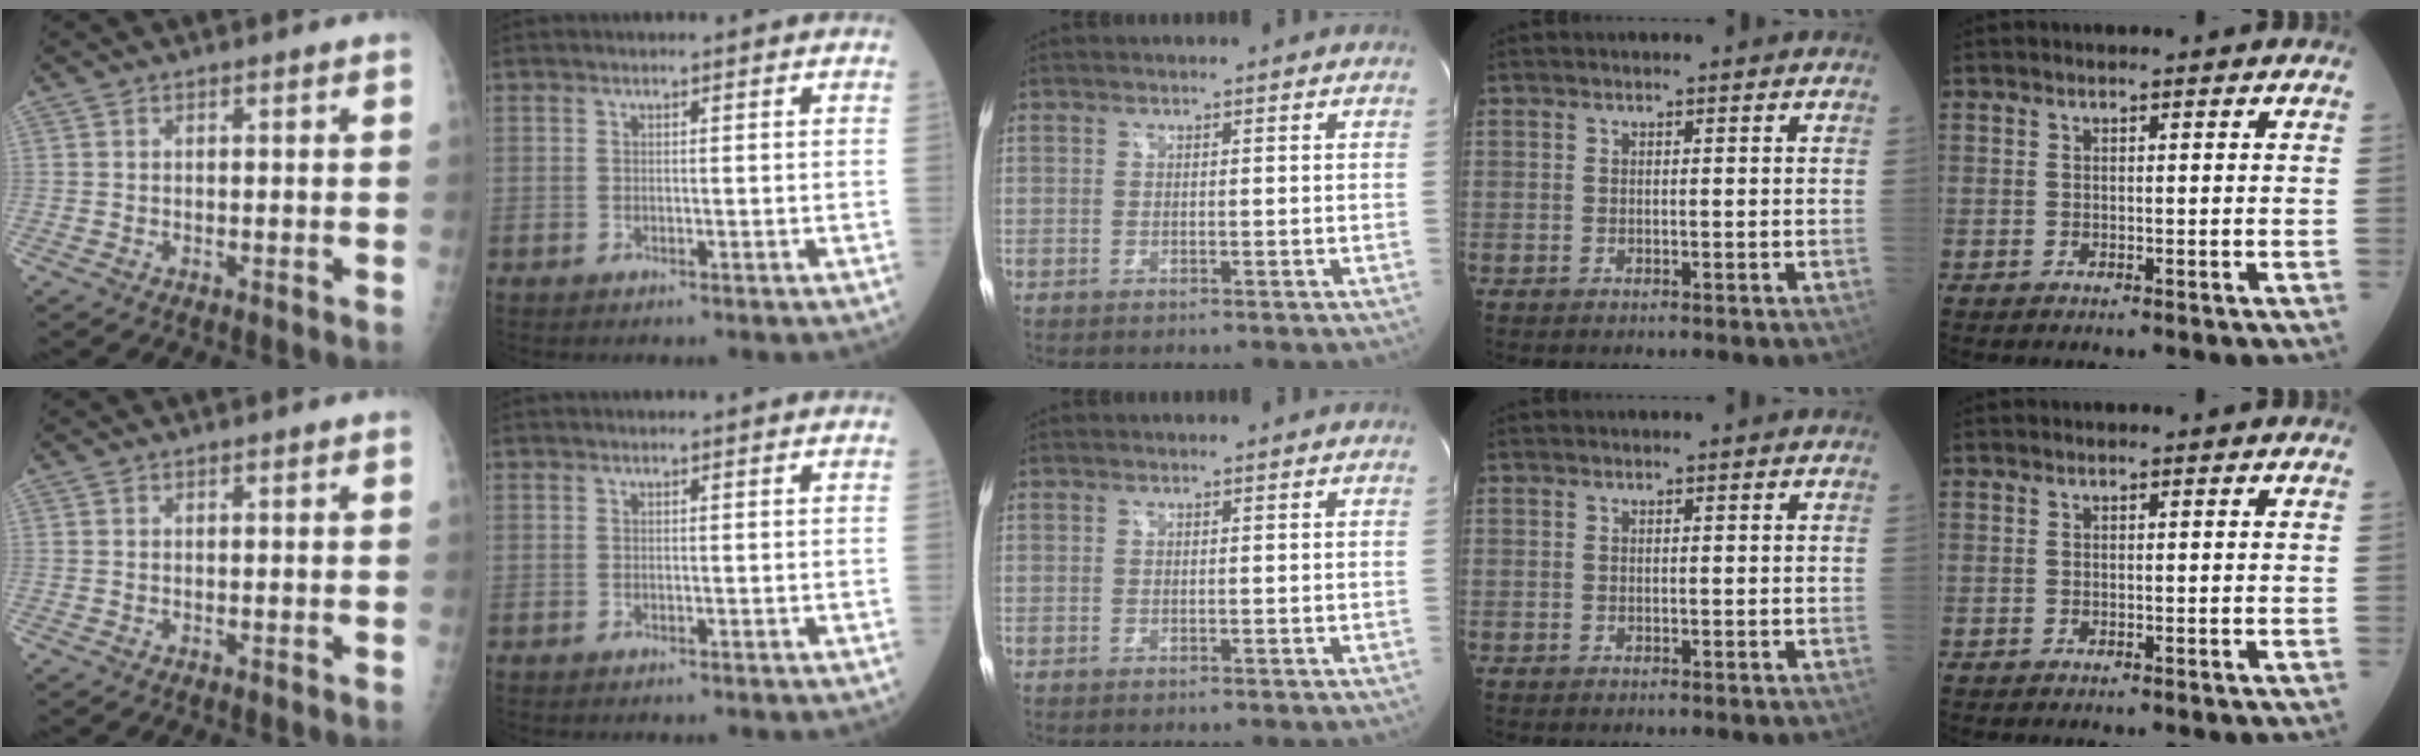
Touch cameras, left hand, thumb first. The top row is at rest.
{}